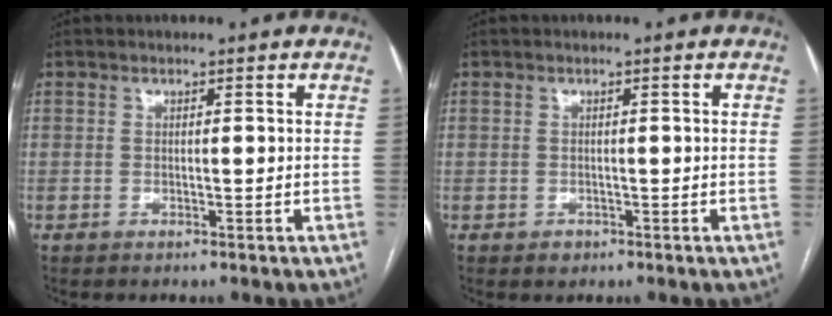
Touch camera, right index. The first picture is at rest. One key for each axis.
{"total": 1.2, "fx": -0.5, "fy": 1.1, "fz": 0.2, "tx": -0.002, "ty": 0.004, "tz": -0.005}